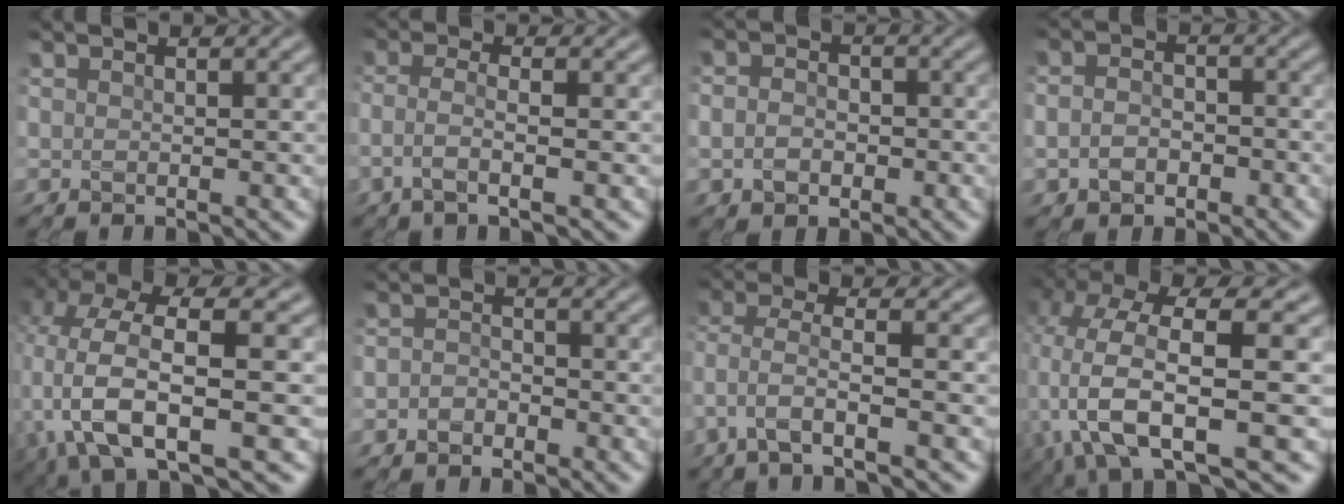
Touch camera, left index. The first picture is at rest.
{"total": 2.9, "force": [-0.9, 0.8, 2.6], "torque": [-0.051, 0.000, -0.028]}
{"total": 2.6, "force": [-0.6, 2.0, 1.5], "torque": [-0.026, -0.001, -0.019]}
{"total": 2.7, "force": [-0.9, 1.9, 1.7], "torque": [-0.034, -0.001, -0.022]}
{"total": 9.2, "force": [-1.7, 4.1, 8.0], "torque": [-0.166, -0.002, -0.032]}
{"total": 1.6, "force": [-0.9, 1.1, 0.7], "torque": [-0.013, 0.002, -0.021]}
{"total": 4.0, "force": [-2.3, 1.0, 3.2], "torque": [-0.074, -0.002, -0.050]}
{"total": 10.2, "force": [-2.0, 4.4, 9.0], "torque": [-0.182, -0.003, -0.034]}